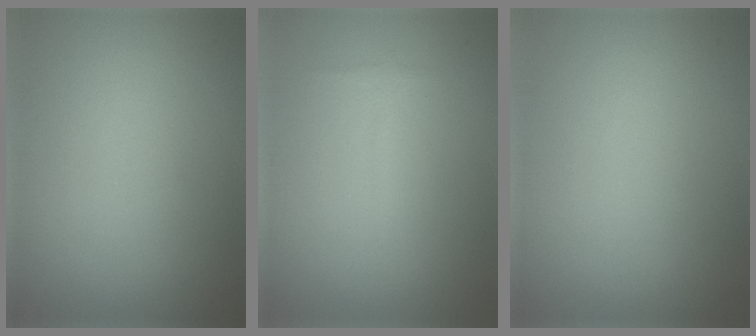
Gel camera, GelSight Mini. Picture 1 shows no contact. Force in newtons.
{"total": 0.7, "press": 0.7, "slide": 0.1}
{"total": 0.0}